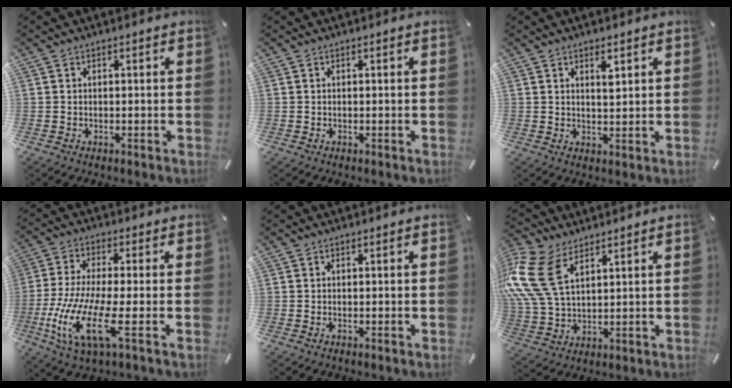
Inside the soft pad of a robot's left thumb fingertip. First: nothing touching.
{"total": 0.0}
{"total": 3.0, "force": [1.7, 1.0, 2.3], "torque": [-0.033, -0.006, 0.026]}
{"total": 14.9, "force": [-4.5, 3.8, 13.7], "torque": [-0.302, -0.021, -0.079]}
{"total": 0.0}
{"total": 13.7, "force": [6.8, 8.0, 8.8], "torque": [-0.234, -0.025, 0.120]}